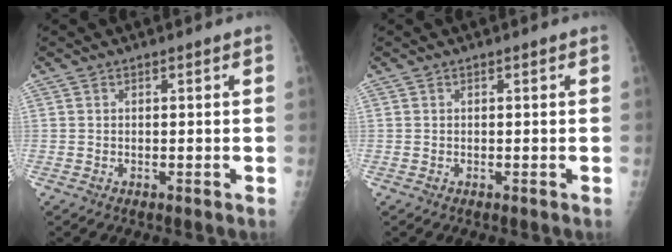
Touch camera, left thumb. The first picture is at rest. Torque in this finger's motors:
{"motor_torque": [0.04, 0.00, 0.00, 0.00, 0.00]}